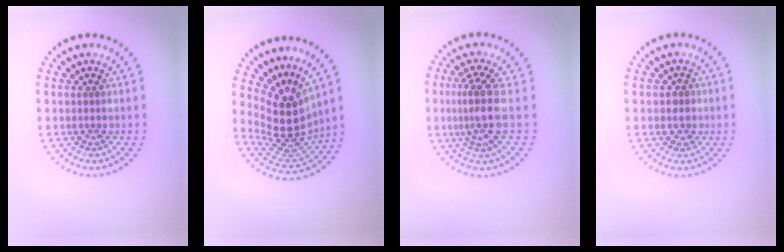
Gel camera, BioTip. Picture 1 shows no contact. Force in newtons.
{"total": 5.2, "press": 3.8, "slide": 3.5}
{"total": 3.3, "press": 2.5, "slide": 2.1}
{"total": 1.1, "press": 0.9, "slide": 0.7}